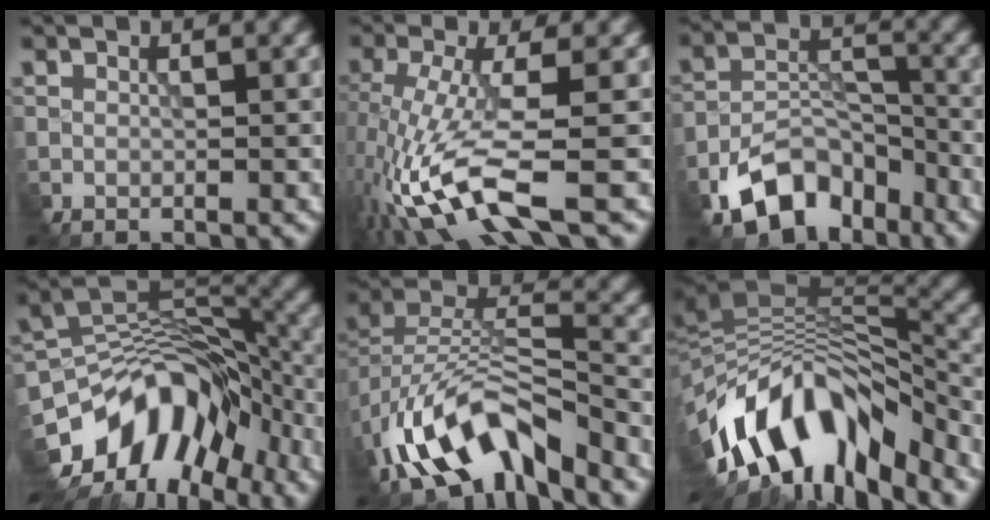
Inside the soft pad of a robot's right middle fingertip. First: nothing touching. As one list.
[{"total": 7.9, "force": [-3.4, 1.9, 6.8], "torque": [-0.165, -0.007, -0.065]}, {"total": 6.8, "force": [-5.0, 3.8, 2.7], "torque": [-0.051, 0.001, -0.090]}, {"total": 11.2, "force": [-6.6, 6.6, 6.2], "torque": [-0.100, 0.021, -0.122]}, {"total": 10.1, "force": [-6.6, 4.5, 6.3], "torque": [-0.129, 0.006, -0.125]}, {"total": 13.4, "force": [-7.0, 5.9, 9.7], "torque": [-0.180, 0.021, -0.114]}]